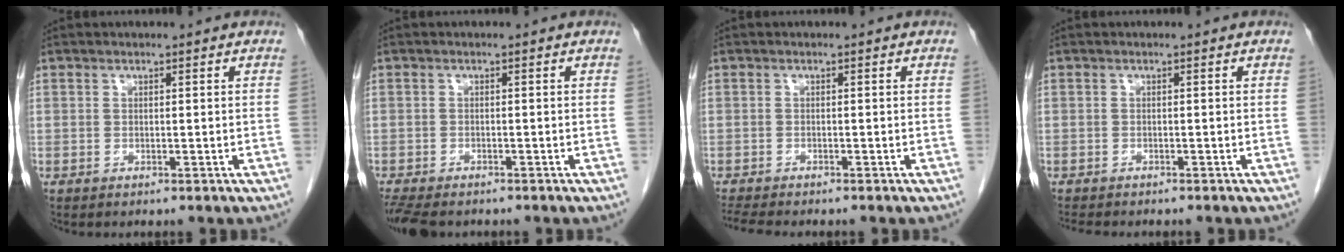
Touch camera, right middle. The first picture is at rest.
{"total": 7.6, "force": [-6.1, 2.6, 3.6], "torque": [-0.068, -0.011, -0.095]}
{"total": 4.2, "force": [-3.8, 0.3, 1.8], "torque": [-0.036, -0.015, -0.062]}
{"total": 3.6, "force": [-3.2, 0.7, 1.5], "torque": [-0.030, -0.011, -0.044]}